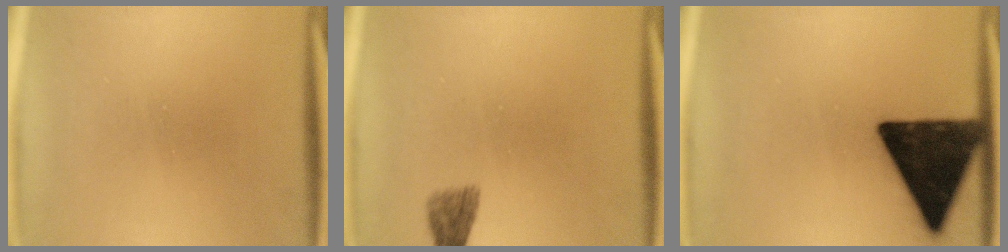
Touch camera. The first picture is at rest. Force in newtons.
{"total": 1.8}
{"total": 17.2}